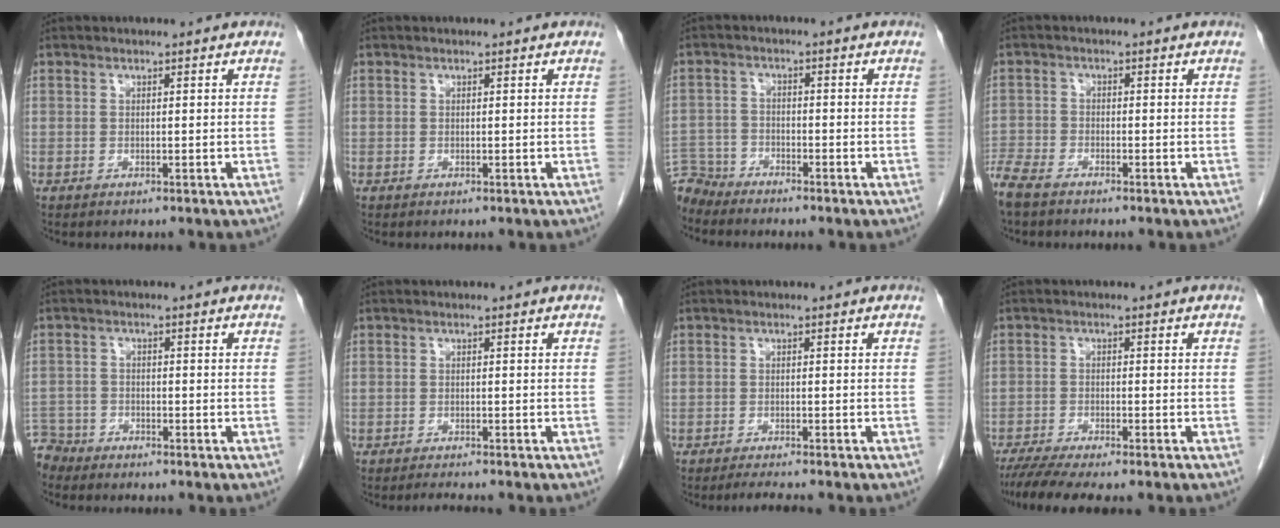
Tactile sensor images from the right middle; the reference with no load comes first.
{"total": 0.0}
{"total": 5.3, "force": [-5.2, 1.2, -0.4], "torque": [0.015, -0.007, -0.101]}
{"total": 5.9, "force": [-5.0, 1.8, 2.6], "torque": [-0.056, -0.014, -0.097]}
{"total": 4.2, "force": [-3.9, 1.3, -0.8], "torque": [0.021, -0.007, -0.078]}
{"total": 2.2, "force": [-2.1, -0.1, 0.7], "torque": [-0.014, -0.008, -0.030]}
{"total": 3.0, "force": [-2.7, -0.1, 1.2], "torque": [-0.023, -0.011, -0.042]}
{"total": 7.6, "force": [-6.4, 0.3, 4.0], "torque": [-0.057, -0.014, -0.103]}